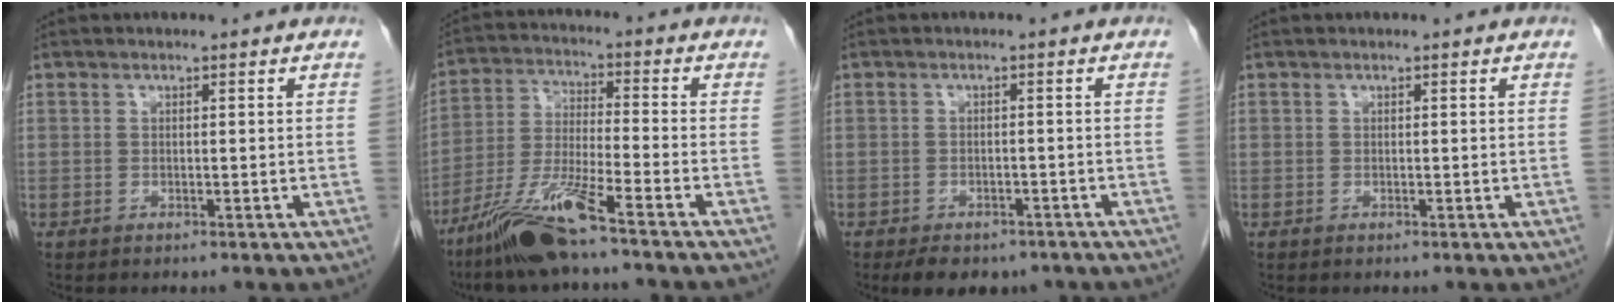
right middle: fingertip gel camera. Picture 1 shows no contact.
{"total": 11.6, "force": [-8.3, -0.2, 8.1], "torque": [-0.170, -0.029, -0.157]}
{"total": 7.5, "force": [-5.9, 3.7, 3.0], "torque": [-0.035, 0.003, -0.075]}
{"total": 0.0}